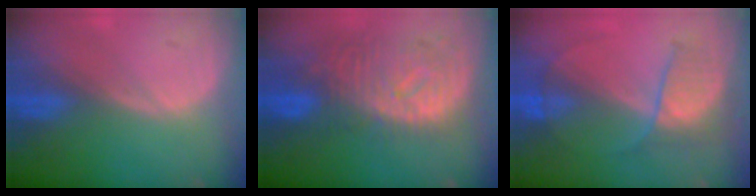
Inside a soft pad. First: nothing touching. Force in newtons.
{"total": 10.9, "press": 9.8, "slide": 4.8}
{"total": 5.8, "press": 5.7, "slide": 1.4}